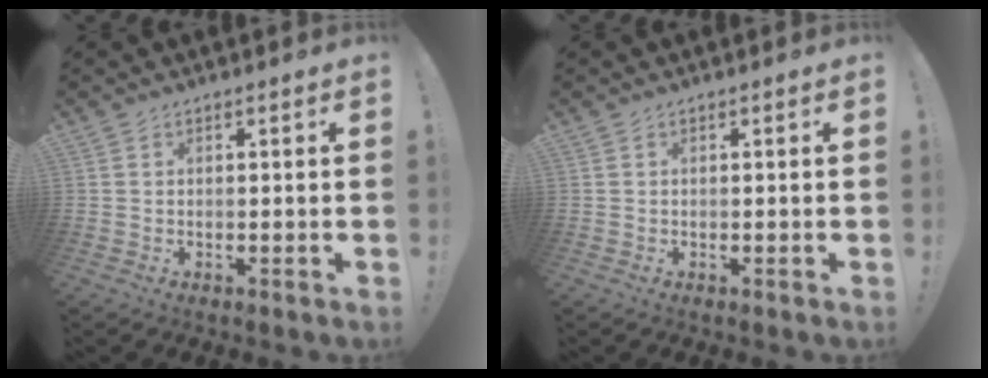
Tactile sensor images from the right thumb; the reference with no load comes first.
{"total": 0.0}